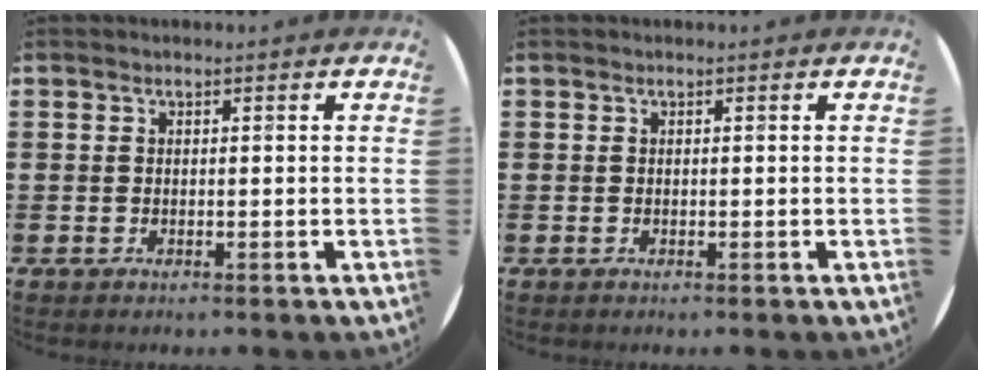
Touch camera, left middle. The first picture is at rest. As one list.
[{"total": 0.0}]